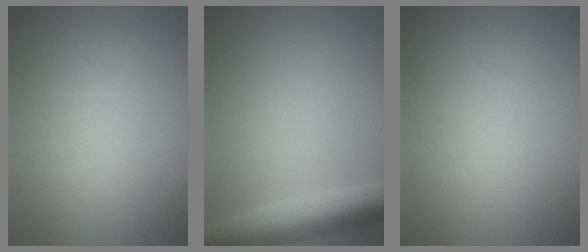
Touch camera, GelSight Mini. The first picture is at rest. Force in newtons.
{"total": 5.7, "press": 5.7, "slide": 0.2}
{"total": 0.0}